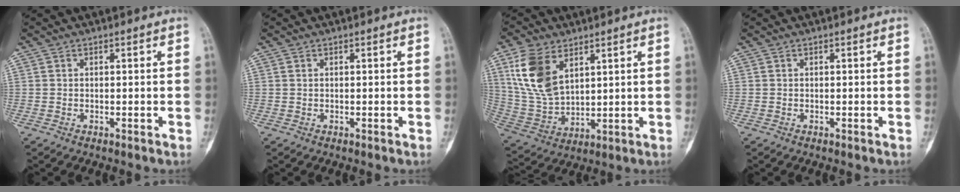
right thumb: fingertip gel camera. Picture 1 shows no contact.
{"total": 0.0}
{"total": 13.3, "force": [6.0, 7.8, 9.1], "torque": [-0.177, -0.021, 0.133]}
{"total": 0.0}